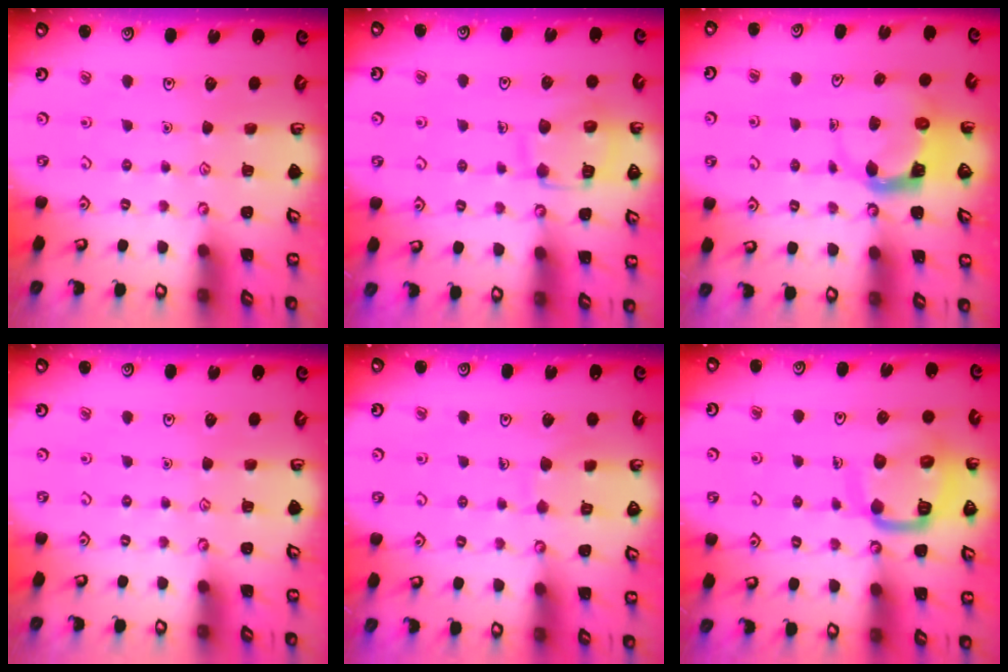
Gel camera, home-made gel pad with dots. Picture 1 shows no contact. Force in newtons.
{"total": 12.7, "press": 12.7, "slide": 1.3}
{"total": 3.8, "press": 3.7, "slide": 0.7}
{"total": 0.0}
{"total": 6.1, "press": 6.1, "slide": 0.3}
{"total": 13.8, "press": 13.8, "slide": 1.5}